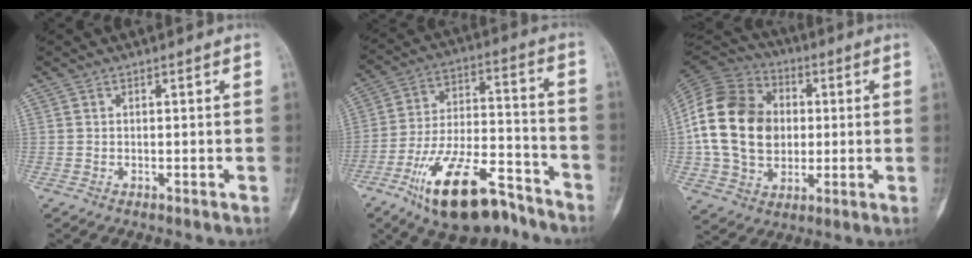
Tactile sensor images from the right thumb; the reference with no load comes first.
{"total": 20.0, "force": [-12.5, 8.5, 13.0], "torque": [-0.221, 0.080, -0.211]}
{"total": 21.5, "force": [1.0, 16.5, 13.8], "torque": [-0.249, 0.019, 0.021]}